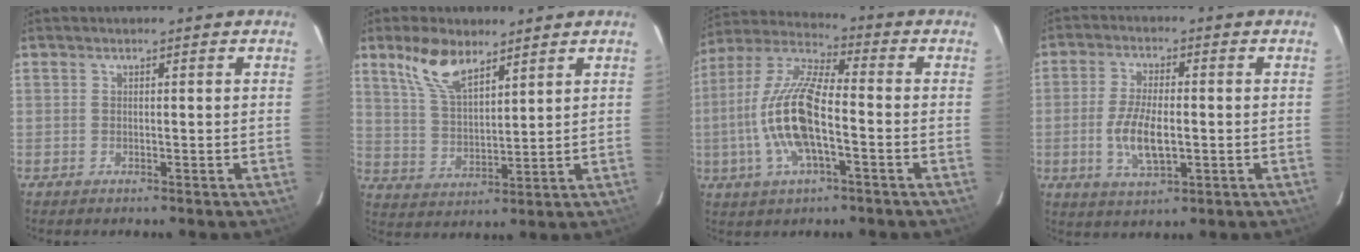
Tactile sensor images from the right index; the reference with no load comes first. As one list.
[{"total": 9.5, "force": [6.5, 3.9, 5.7], "torque": [-0.111, 0.011, 0.134]}, {"total": 14.9, "force": [-3.4, 4.8, 13.7], "torque": [-0.278, 0.000, -0.072]}, {"total": 8.4, "force": [-1.4, 3.4, 7.6], "torque": [-0.154, -0.006, -0.024]}]